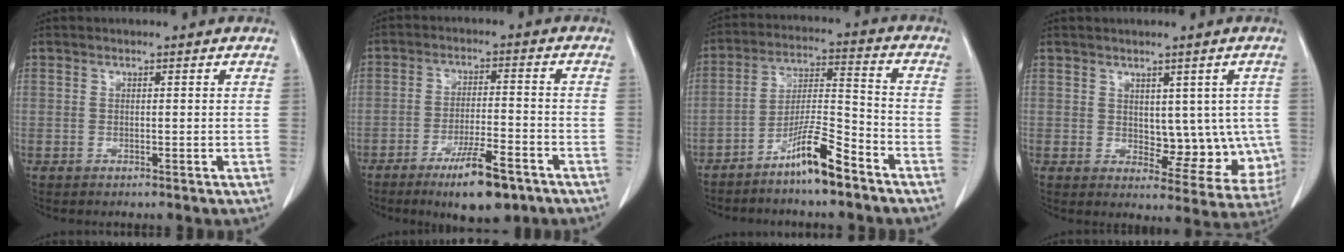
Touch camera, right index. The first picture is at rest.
{"total": 9.9, "force": [-6.4, 1.9, 7.3], "torque": [-0.123, -0.013, -0.101]}
{"total": 9.2, "force": [-6.6, 0.7, 6.4], "torque": [-0.121, -0.004, -0.124]}
{"total": 8.9, "force": [0.4, 5.3, 7.2], "torque": [-0.064, 0.002, 0.019]}